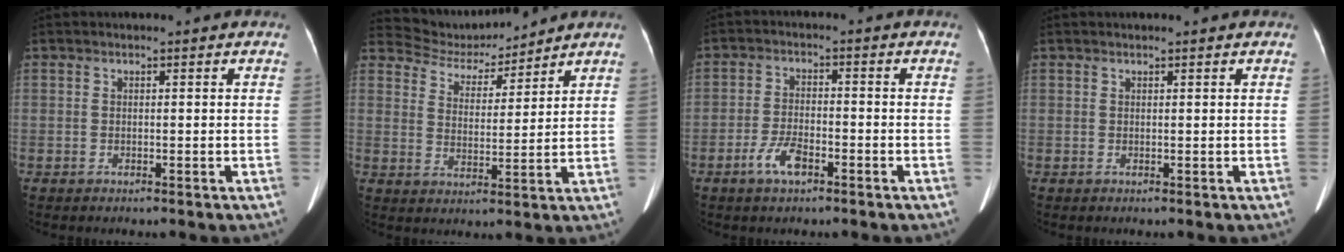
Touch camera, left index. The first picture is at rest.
{"total": 7.8, "force": [7.7, 1.2, 0.1], "torque": [-0.010, 0.006, 0.139]}
{"total": 5.0, "force": [-4.1, 1.4, 2.6], "torque": [-0.058, -0.004, -0.075]}
{"total": 0.6, "force": [-0.6, -0.3, -0.2], "torque": [0.006, 0.009, -0.009]}